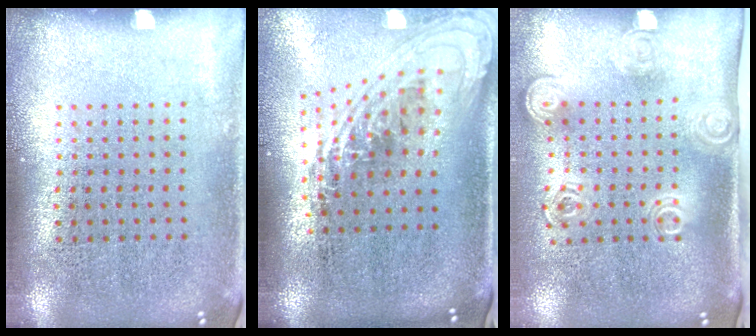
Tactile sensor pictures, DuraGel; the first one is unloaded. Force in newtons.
{"total": 2.3, "press": 1.7, "slide": 1.6}
{"total": 2.0, "press": 1.4, "slide": 1.4}